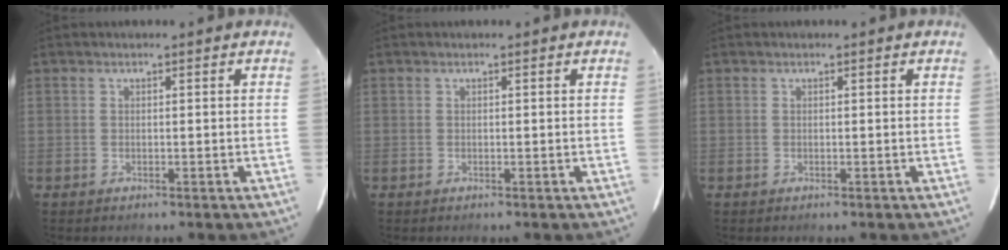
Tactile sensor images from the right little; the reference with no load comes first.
{"total": 0.0}
{"total": 0.0}